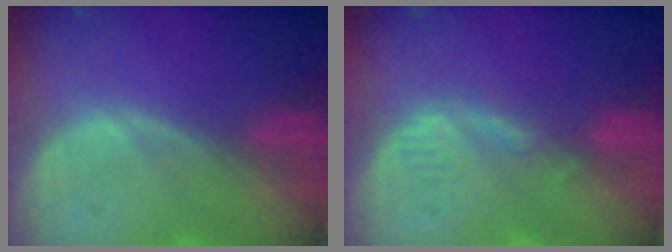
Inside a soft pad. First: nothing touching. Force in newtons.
{"total": 2.0, "press": 2.0, "slide": 0.3}